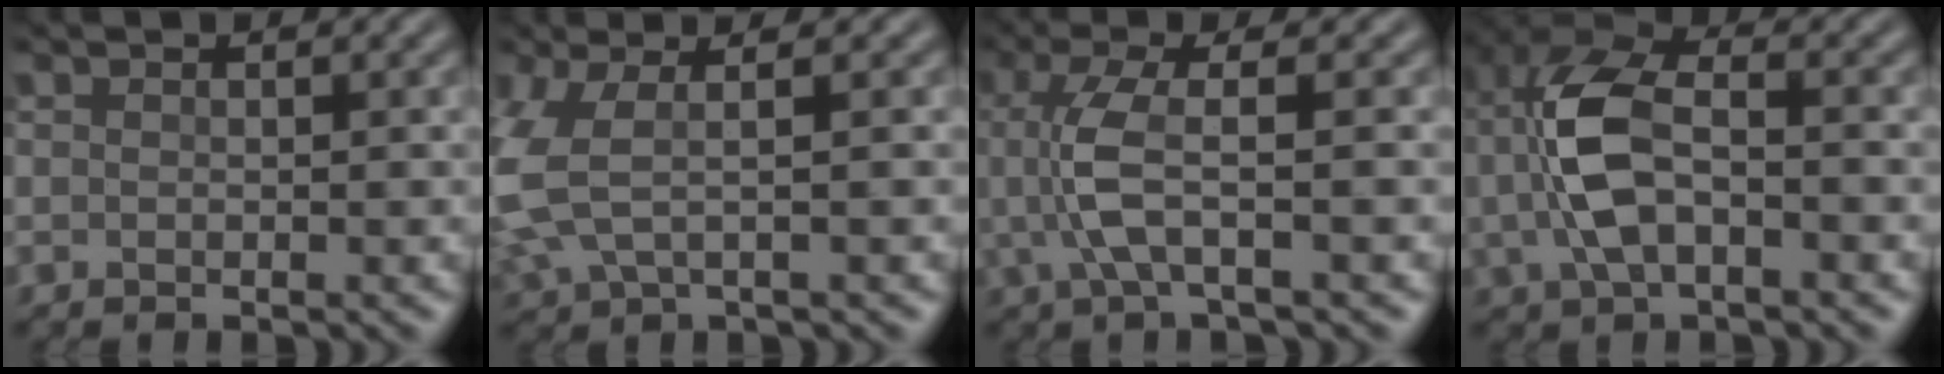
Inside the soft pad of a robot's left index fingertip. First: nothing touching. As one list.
[{"total": 5.6, "force": [-0.1, 2.8, 4.9], "torque": [-0.138, -0.001, -0.003]}, {"total": 4.4, "force": [-0.3, 1.0, 4.3], "torque": [-0.104, 0.004, -0.007]}, {"total": 7.1, "force": [-0.6, 3.6, 6.1], "torque": [-0.139, 0.011, -0.017]}]